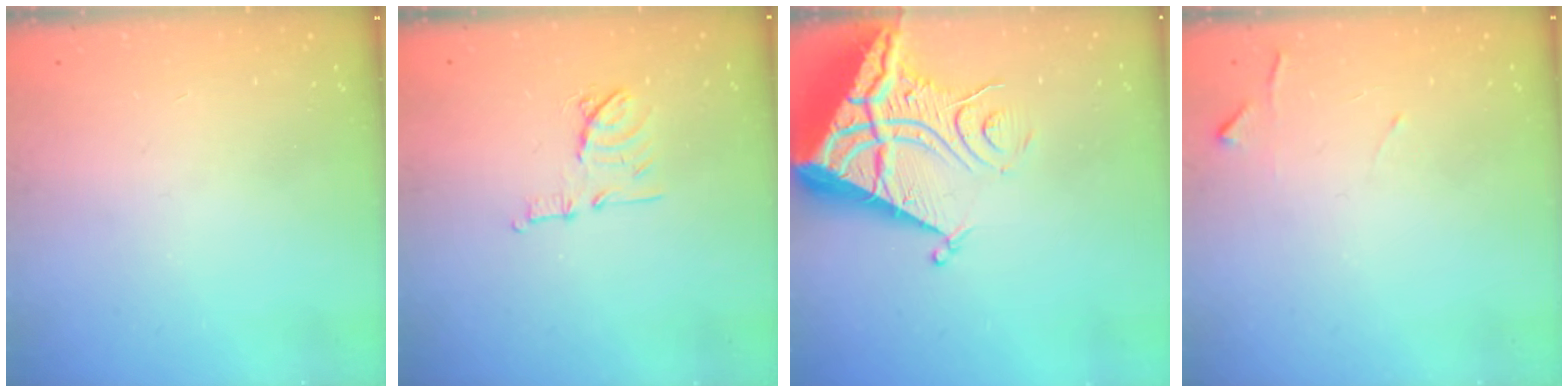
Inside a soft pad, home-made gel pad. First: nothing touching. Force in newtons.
{"total": 9.5, "press": 9.5, "slide": 0.8}
{"total": 12.2, "press": 12.1, "slide": 1.3}
{"total": 4.7, "press": 4.6, "slide": 0.6}